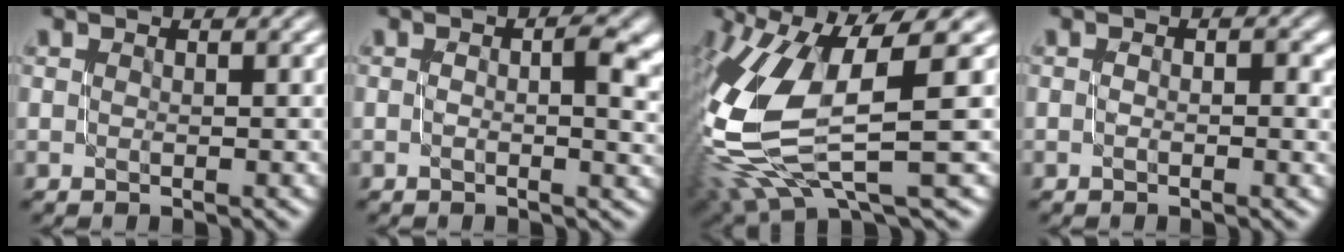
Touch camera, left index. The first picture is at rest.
{"total": 4.8, "force": [0.4, 1.9, 4.4], "torque": [-0.054, 0.005, 0.001]}
{"total": 12.3, "force": [-0.1, 4.4, 11.5], "torque": [-0.268, -0.011, 0.013]}
{"total": 1.2, "force": [-0.2, 0.5, 1.0], "torque": [-0.016, -0.003, -0.004]}